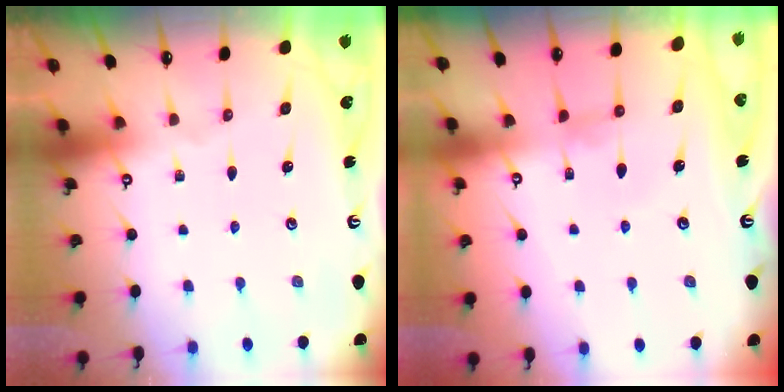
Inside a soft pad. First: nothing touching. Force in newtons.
{"total": 0.8, "press": 0.7, "slide": 0.3}